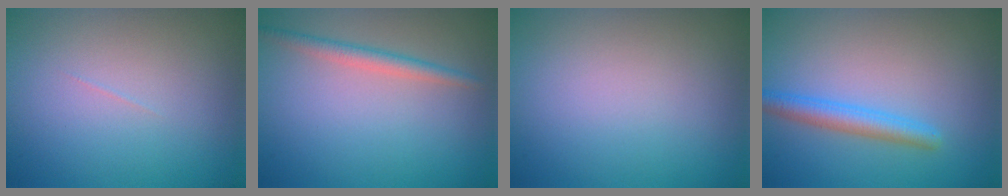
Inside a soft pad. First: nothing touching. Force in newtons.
{"total": 2.0, "press": 2.0, "slide": 0.0}
{"total": 0.0}
{"total": 2.7, "press": 2.7, "slide": 0.1}